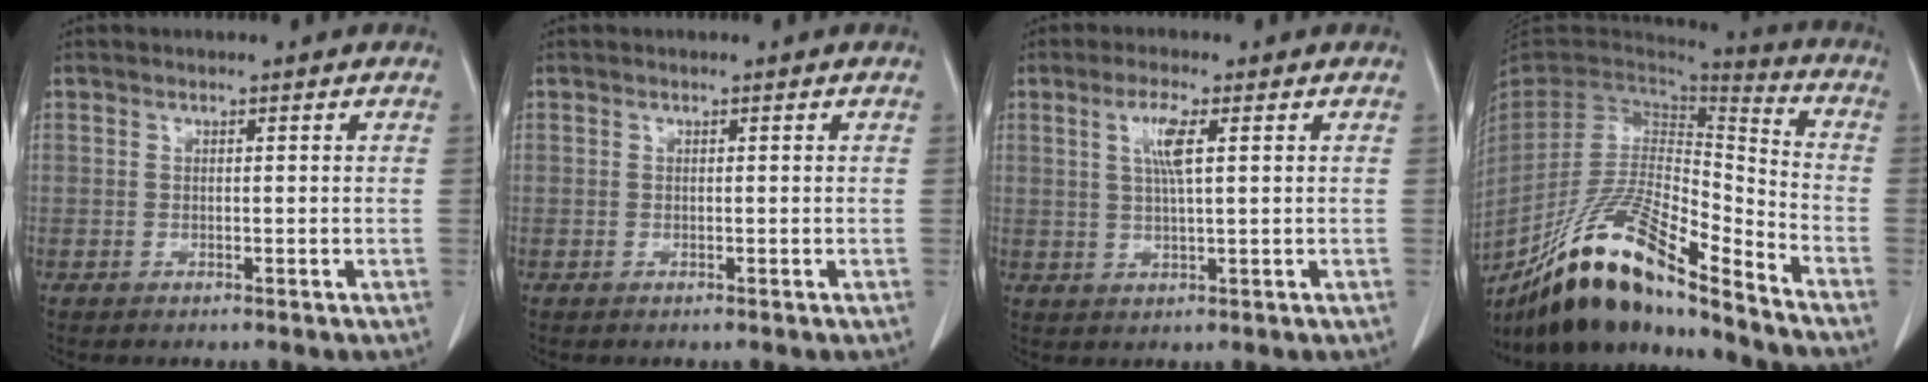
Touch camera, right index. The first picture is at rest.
{"total": 0.0}
{"total": 4.5, "force": [1.5, 0.2, 4.2], "torque": [-0.085, 0.002, 0.030]}
{"total": 19.8, "force": [-15.3, 3.0, 12.2], "torque": [-0.238, -0.005, -0.282]}